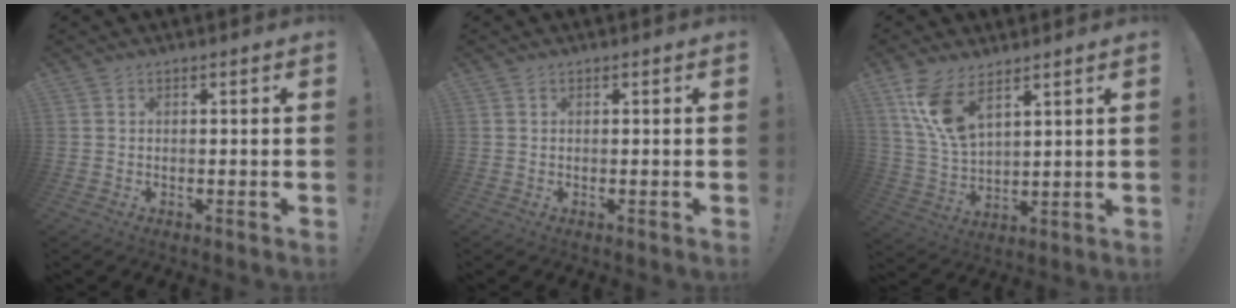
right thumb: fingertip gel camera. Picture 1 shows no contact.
{"total": 0.0}
{"total": 11.2, "force": [7.1, 4.6, 7.3], "torque": [-0.145, -0.030, 0.134]}